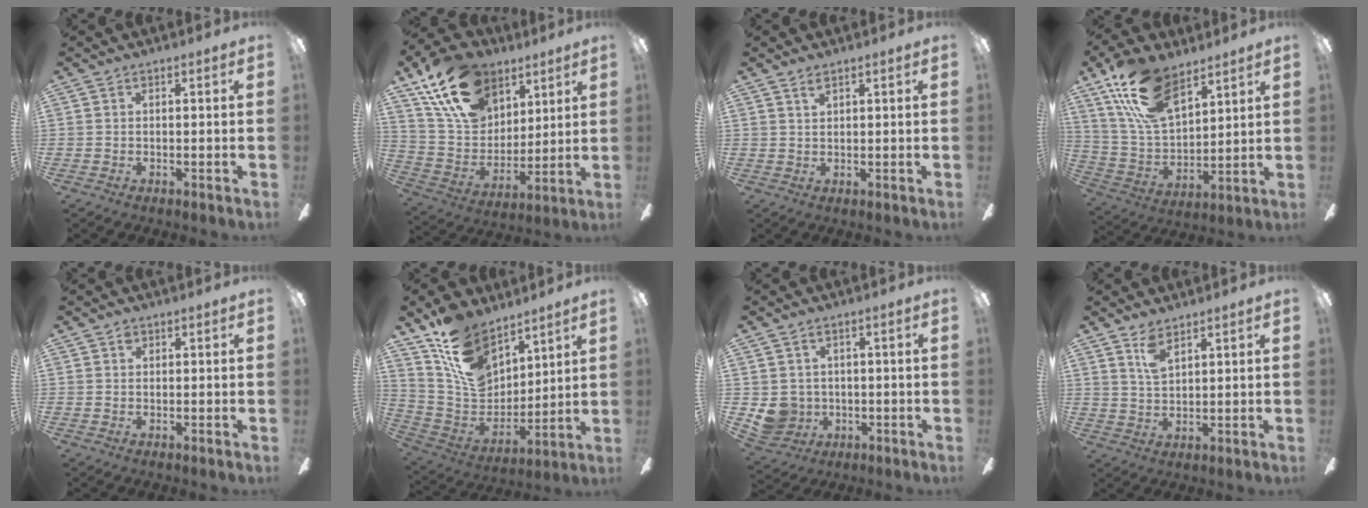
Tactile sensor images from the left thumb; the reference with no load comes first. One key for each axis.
{"total": 20.6, "fx": 12.7, "fy": 13.0, "fz": 9.6, "tx": -0.177, "ty": -0.053, "tz": 0.238}
{"total": 1.8, "fx": 1.4, "fy": 0.7, "fz": 0.9, "tx": -0.014, "ty": -0.003, "tz": 0.023}
{"total": 18.5, "fx": 11.5, "fy": 9.3, "fz": 11.2, "tx": -0.237, "ty": -0.040, "tz": 0.209}
{"total": 1.2, "fx": 0.5, "fy": 0.8, "fz": 0.6, "tx": -0.007, "ty": -0.002, "tz": 0.008}
{"total": 16.2, "fx": 10.4, "fy": 10.0, "fz": 7.5, "tx": -0.152, "ty": -0.050, "tz": 0.205}
{"total": 6.2, "fx": -0.1, "fy": 6.1, "fz": 1.5, "tx": -0.054, "ty": -0.001, "tz": 0.004}
{"total": 5.5, "fx": 3.8, "fy": 2.1, "fz": 3.4, "tx": -0.076, "ty": -0.004, "tz": 0.070}